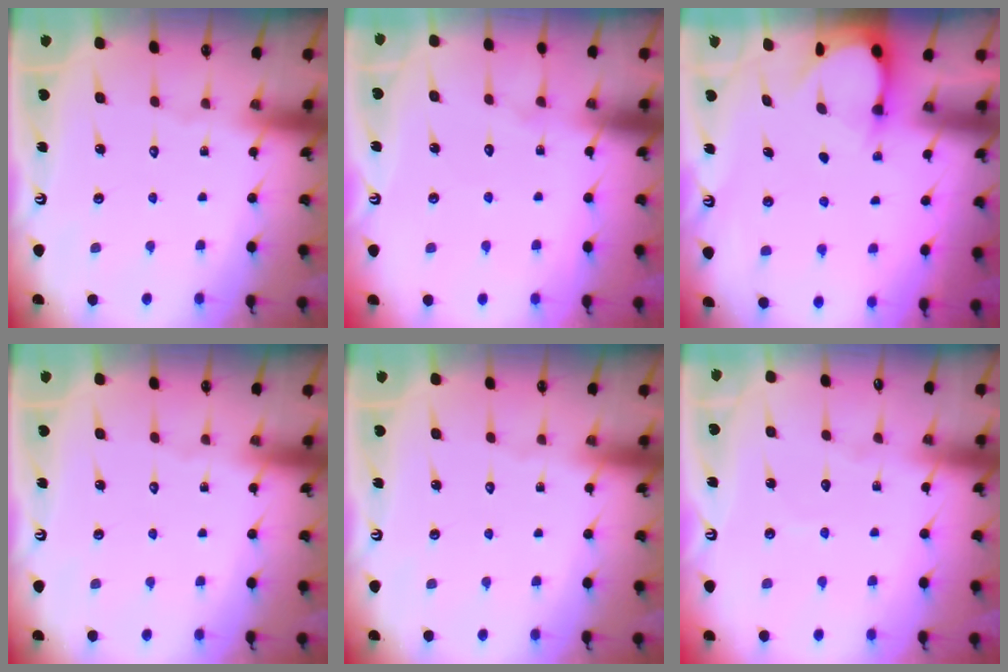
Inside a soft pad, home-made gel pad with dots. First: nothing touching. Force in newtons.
{"total": 5.2, "press": 5.1, "slide": 0.5}
{"total": 3.2, "press": 3.2, "slide": 0.4}
{"total": 0.0}
{"total": 0.0}
{"total": 2.6, "press": 2.6, "slide": 0.1}